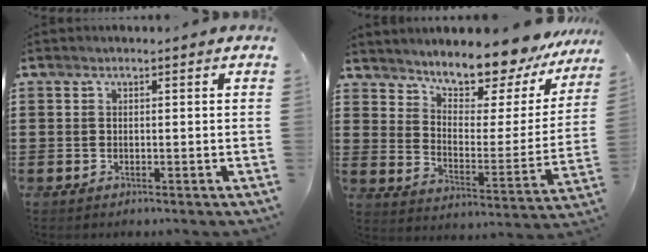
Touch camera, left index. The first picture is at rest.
{"total": 9.0, "force": [8.7, 0.9, 2.3], "torque": [-0.060, -0.080, 0.150]}